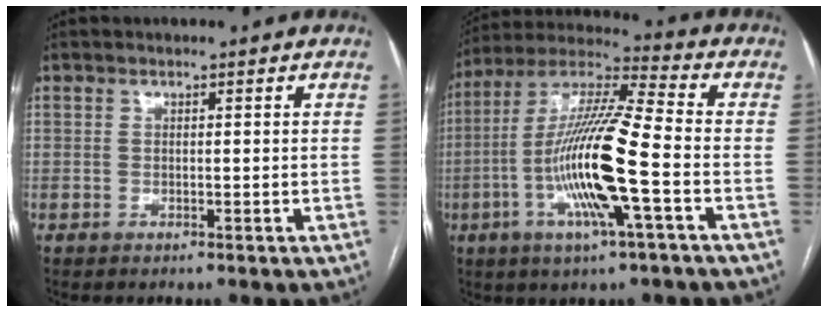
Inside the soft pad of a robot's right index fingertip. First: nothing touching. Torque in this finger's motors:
{"motor_torque": [2.14, 0.00, 0.83, 0.21]}